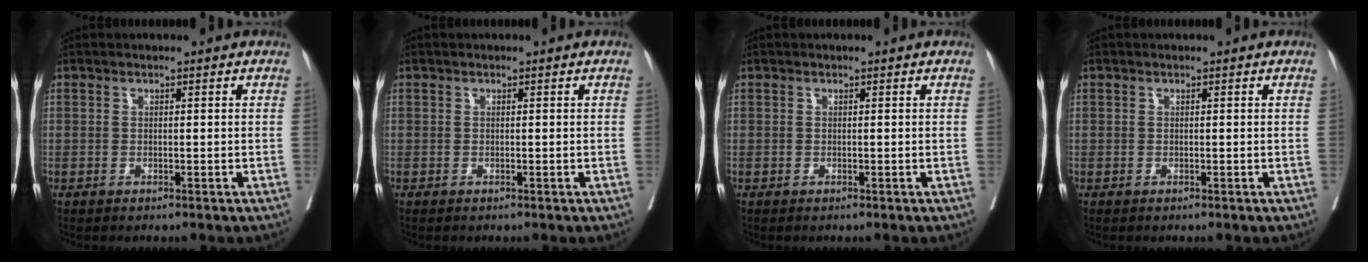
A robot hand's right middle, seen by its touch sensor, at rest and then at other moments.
{"total": 0.0}
{"total": 0.0}
{"total": 0.0}